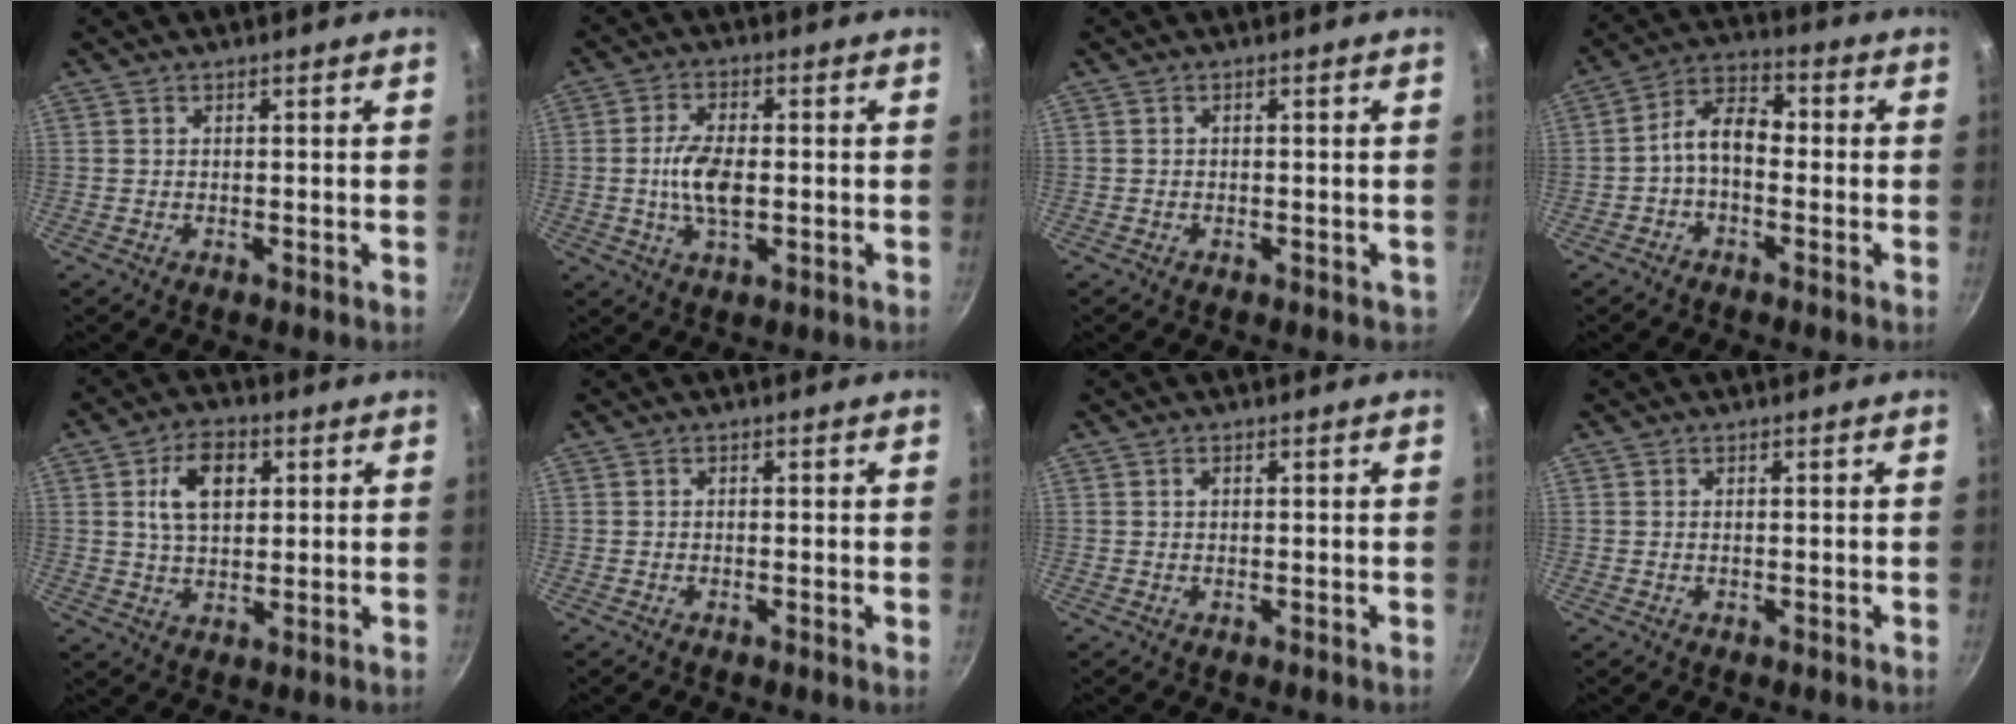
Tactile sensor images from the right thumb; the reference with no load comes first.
{"total": 7.9, "force": [-0.5, 3.9, 6.9], "torque": [-0.133, 0.006, -0.013]}
{"total": 0.8, "force": [-0.3, 0.6, 0.3], "torque": [-0.004, 0.002, -0.002]}
{"total": 7.7, "force": [-1.3, 4.8, 5.9], "torque": [-0.089, 0.037, -0.040]}
{"total": 9.2, "force": [2.6, 5.9, 6.6], "torque": [-0.095, 0.000, 0.041]}
{"total": 0.5, "force": [-0.2, 0.0, 0.5], "torque": [-0.008, 0.000, -0.007]}
{"total": 0.7, "force": [0.2, 0.5, 0.4], "torque": [-0.008, 0.003, 0.005]}
{"total": 0.0}